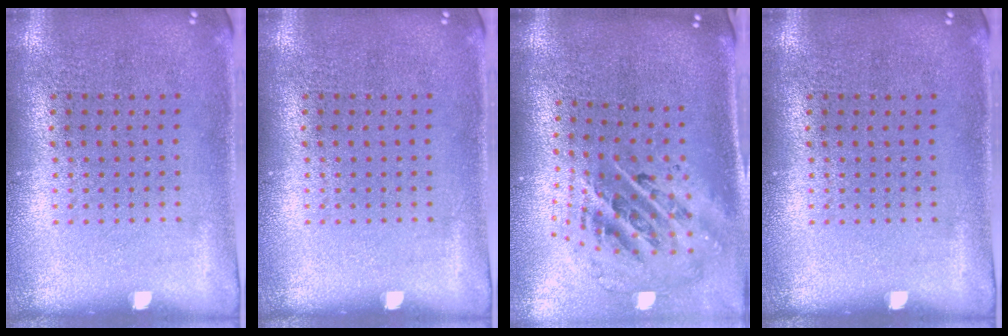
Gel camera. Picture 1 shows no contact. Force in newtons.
{"total": 0.0}
{"total": 2.7, "press": 1.8, "slide": 1.9}
{"total": 0.0}